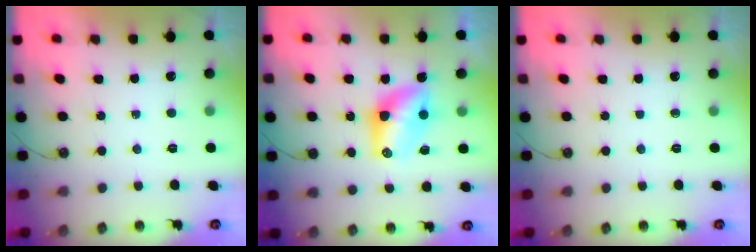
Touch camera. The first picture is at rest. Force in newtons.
{"total": 9.9, "press": 9.1, "slide": 4.1}
{"total": 0.0}